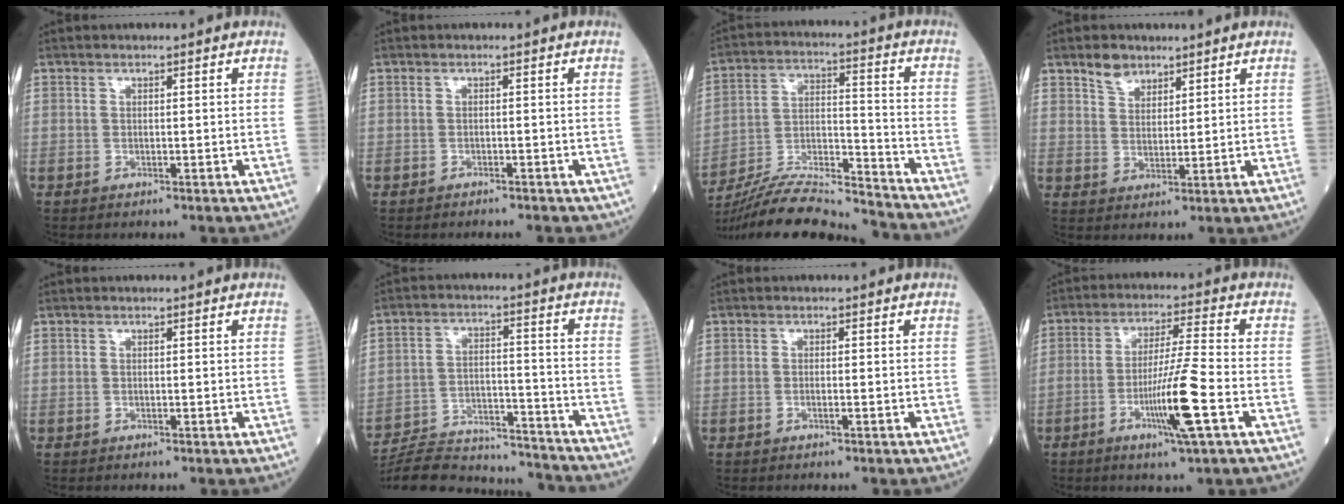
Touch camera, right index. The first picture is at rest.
{"total": 2.4, "force": [-2.0, 0.9, 0.9], "torque": [-0.019, -0.003, -0.018]}
{"total": 17.3, "force": [-16.5, 0.1, 5.1], "torque": [-0.103, 0.005, -0.285]}
{"total": 3.8, "force": [2.9, 2.1, 1.2], "torque": [-0.023, 0.002, 0.057]}
{"total": 0.0}
{"total": 19.4, "force": [-18.8, 2.7, 4.1], "torque": [-0.093, 0.010, -0.277]}
{"total": 0.6, "force": [-0.3, 0.0, 0.5], "torque": [-0.011, 0.001, -0.005]}
{"total": 10.1, "force": [-3.8, -0.7, 9.4], "torque": [-0.174, -0.012, -0.069]}